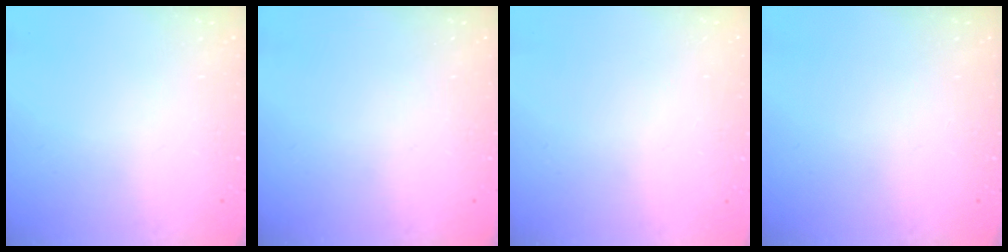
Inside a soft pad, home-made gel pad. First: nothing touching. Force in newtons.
{"total": 0.0}
{"total": 0.0}
{"total": 0.0}